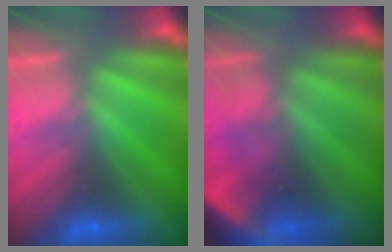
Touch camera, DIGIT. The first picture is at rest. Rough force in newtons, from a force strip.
{"total": 4.4}